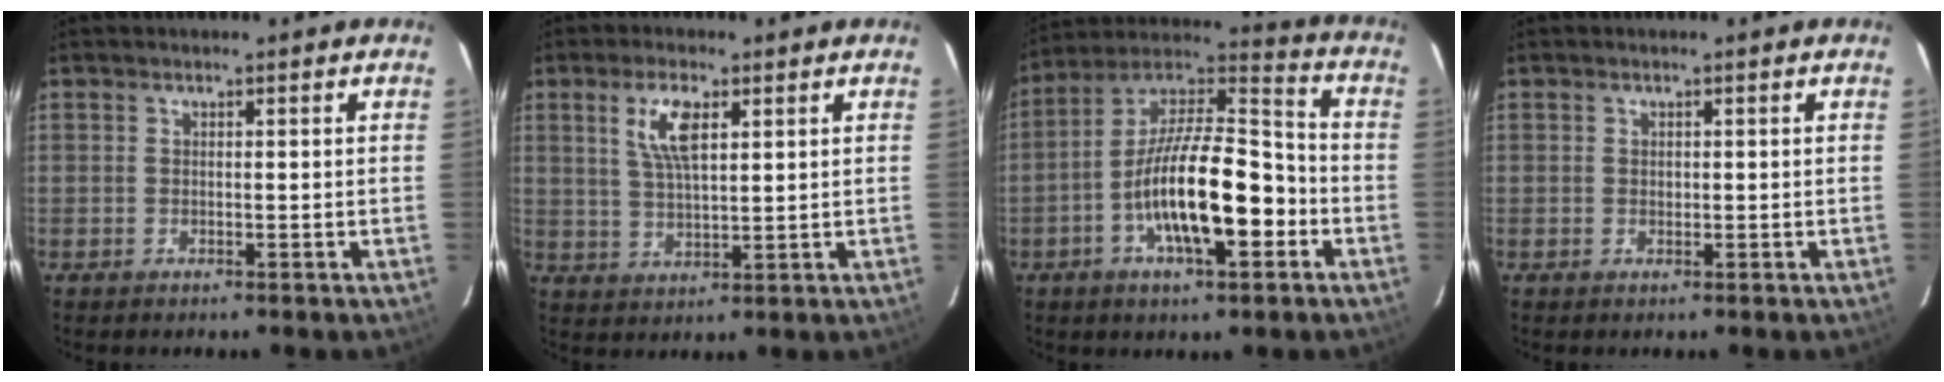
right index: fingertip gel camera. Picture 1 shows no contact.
{"total": 6.7, "force": [2.8, 2.5, 5.6], "torque": [-0.106, 0.005, 0.057]}
{"total": 18.3, "force": [-5.9, 6.2, 16.1], "torque": [-0.290, 0.006, -0.108]}
{"total": 0.7, "force": [0.0, 0.7, 0.1], "torque": [0.000, 0.000, 0.002]}